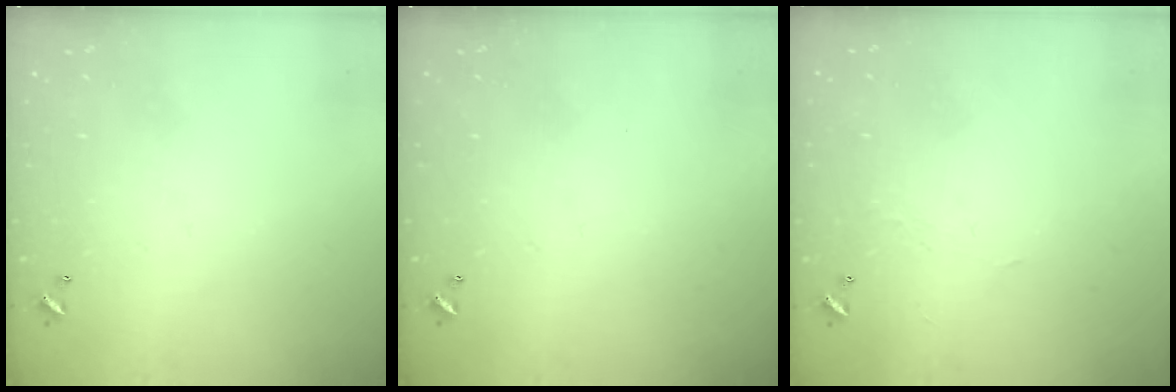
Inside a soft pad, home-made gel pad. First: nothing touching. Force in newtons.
{"total": 0.0}
{"total": 1.7, "press": 1.7, "slide": 0.4}